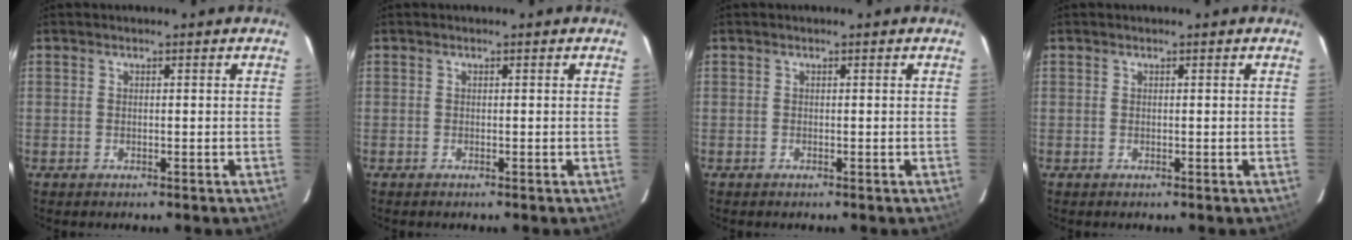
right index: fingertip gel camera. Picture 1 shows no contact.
{"total": 0.0}
{"total": 0.0}
{"total": 0.0}